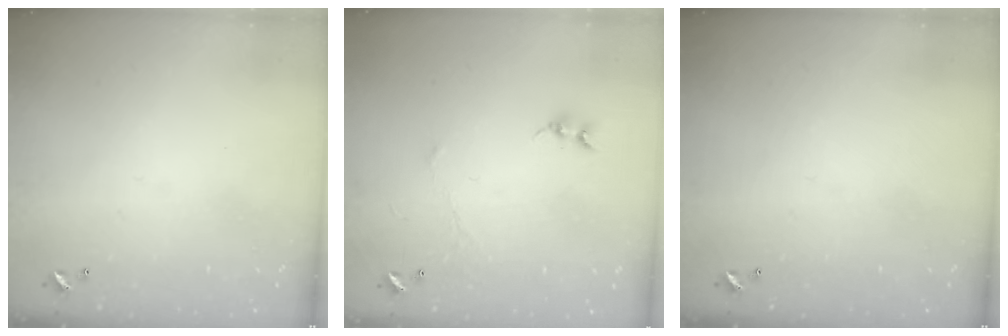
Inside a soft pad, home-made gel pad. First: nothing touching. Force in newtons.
{"total": 0.0}
{"total": 0.0}